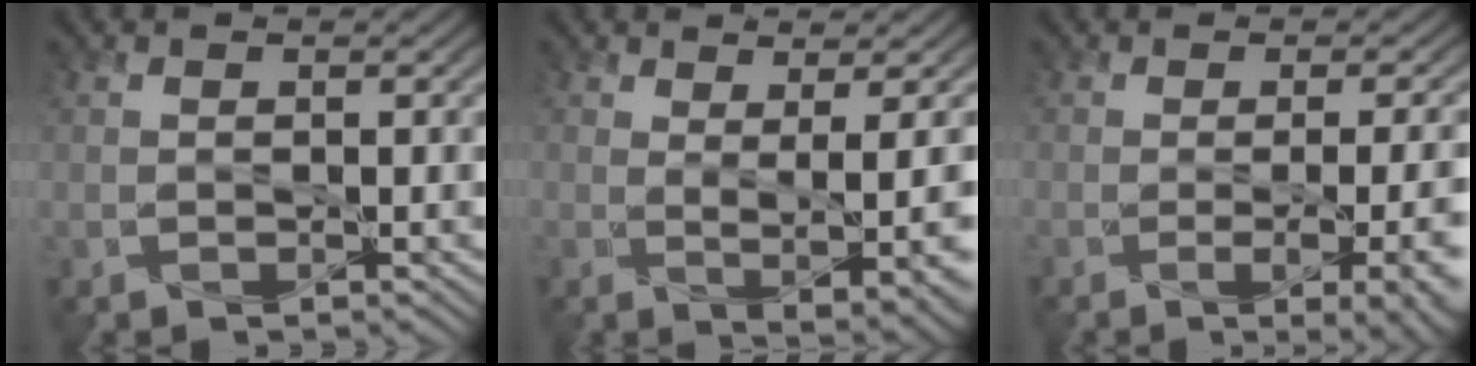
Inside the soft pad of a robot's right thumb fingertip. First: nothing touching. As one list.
[{"total": 5.8, "force": [0.5, 1.6, 5.6], "torque": [-0.081, -0.011, 0.016]}, {"total": 10.4, "force": [-2.5, 4.1, 9.2], "torque": [-0.080, -0.011, -0.019]}]